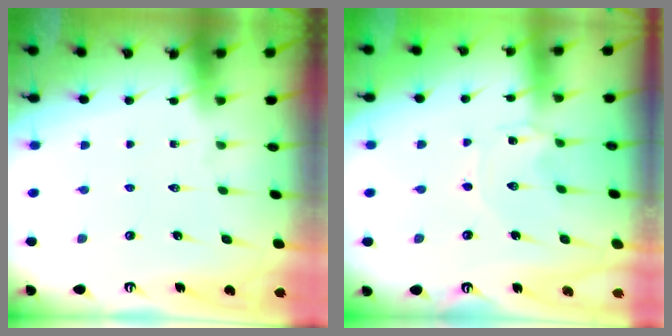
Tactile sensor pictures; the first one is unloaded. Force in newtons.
{"total": 0.0}